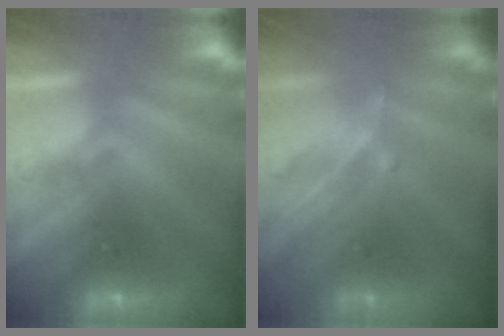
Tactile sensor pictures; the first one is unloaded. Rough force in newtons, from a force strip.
{"total": 2.9}